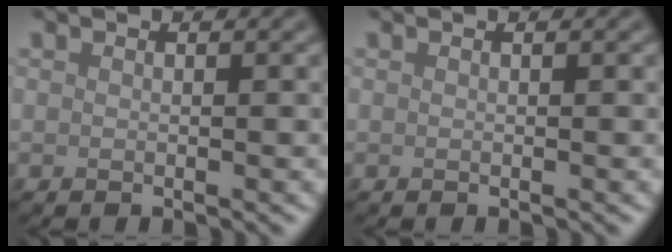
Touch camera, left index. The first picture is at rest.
{"total": 0.0}